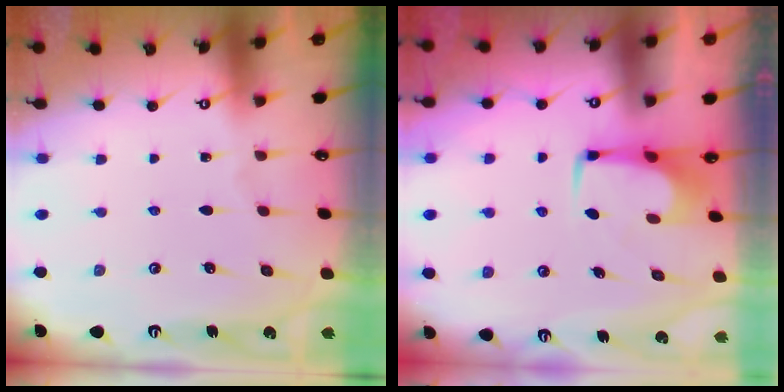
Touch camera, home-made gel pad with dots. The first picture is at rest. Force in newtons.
{"total": 1.7, "press": 1.5, "slide": 0.7}